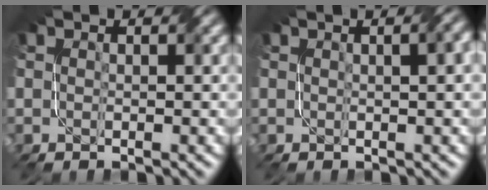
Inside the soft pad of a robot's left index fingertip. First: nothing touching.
{"total": 3.4, "force": [1.1, 1.3, 3.0], "torque": [-0.023, 0.015, 0.009]}